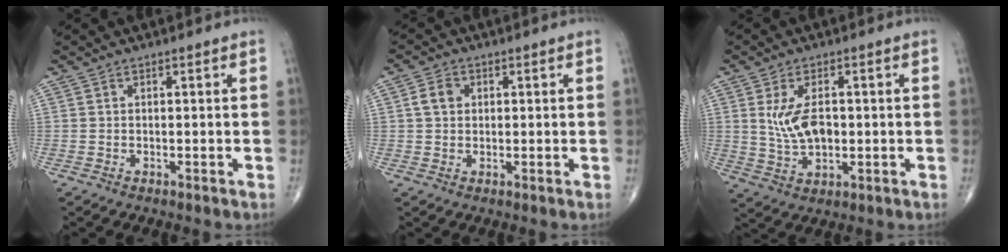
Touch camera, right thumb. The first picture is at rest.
{"total": 3.4, "force": [0.7, 2.7, 1.9], "torque": [-0.030, 0.005, 0.010]}
{"total": 8.0, "force": [0.8, 4.4, 6.6], "torque": [-0.118, -0.004, 0.024]}